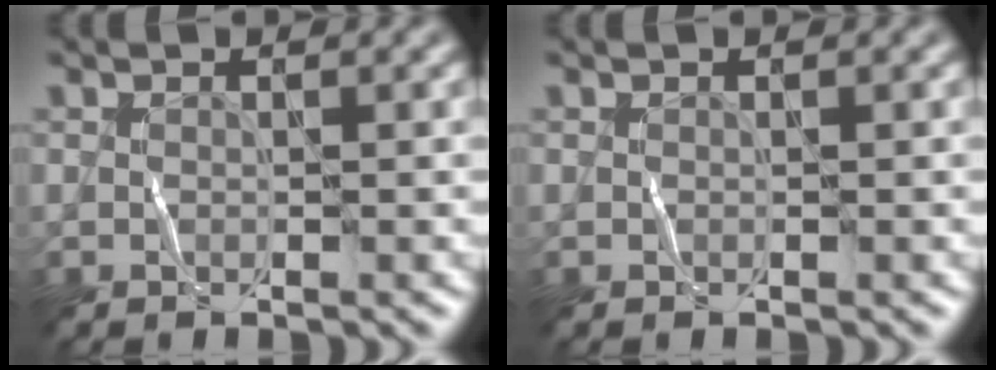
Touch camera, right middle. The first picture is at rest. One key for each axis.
{"total": 0.0}